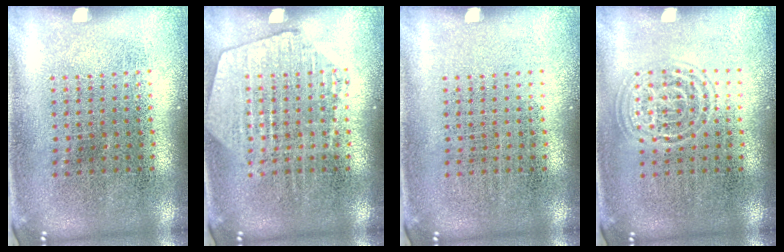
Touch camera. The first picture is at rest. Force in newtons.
{"total": 2.0, "press": 2.0, "slide": 0.3}
{"total": 0.0}
{"total": 1.3, "press": 1.3, "slide": 0.2}